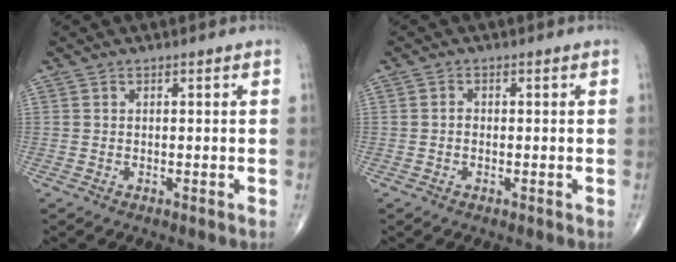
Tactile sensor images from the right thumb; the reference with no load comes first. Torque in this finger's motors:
{"motor_torque": [-0.36, -0.16, 0.30, -0.05, -0.01]}